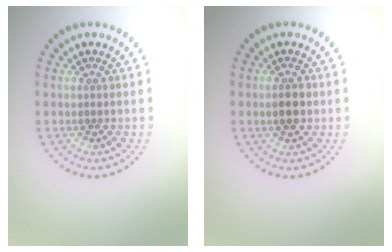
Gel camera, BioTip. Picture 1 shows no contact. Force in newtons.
{"total": 2.3, "press": 2.3, "slide": 0.0}